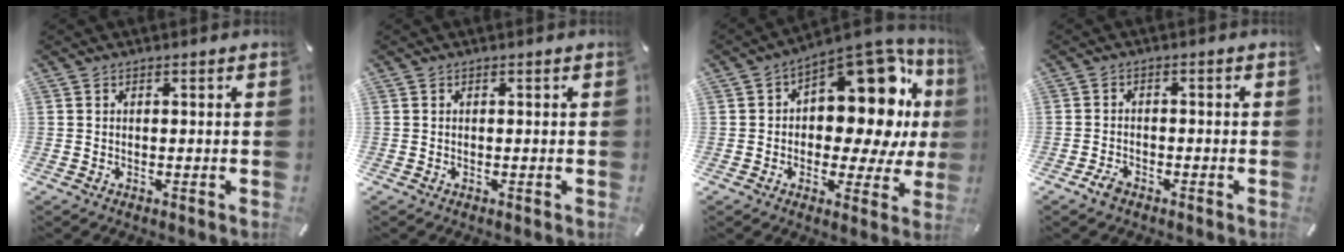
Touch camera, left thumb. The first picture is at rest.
{"total": 0.0}
{"total": 19.0, "force": [5.8, 10.9, 14.5], "torque": [-0.169, -0.065, 0.094]}
{"total": 2.9, "force": [-2.0, 1.5, 1.4], "torque": [-0.040, 0.006, -0.043]}